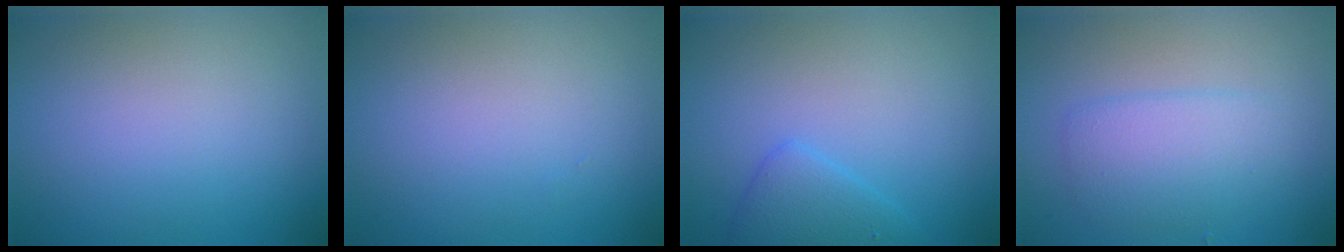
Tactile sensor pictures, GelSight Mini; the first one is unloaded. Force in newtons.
{"total": 0.0}
{"total": 2.4, "press": 2.4, "slide": 0.1}
{"total": 2.3, "press": 2.3, "slide": 0.1}